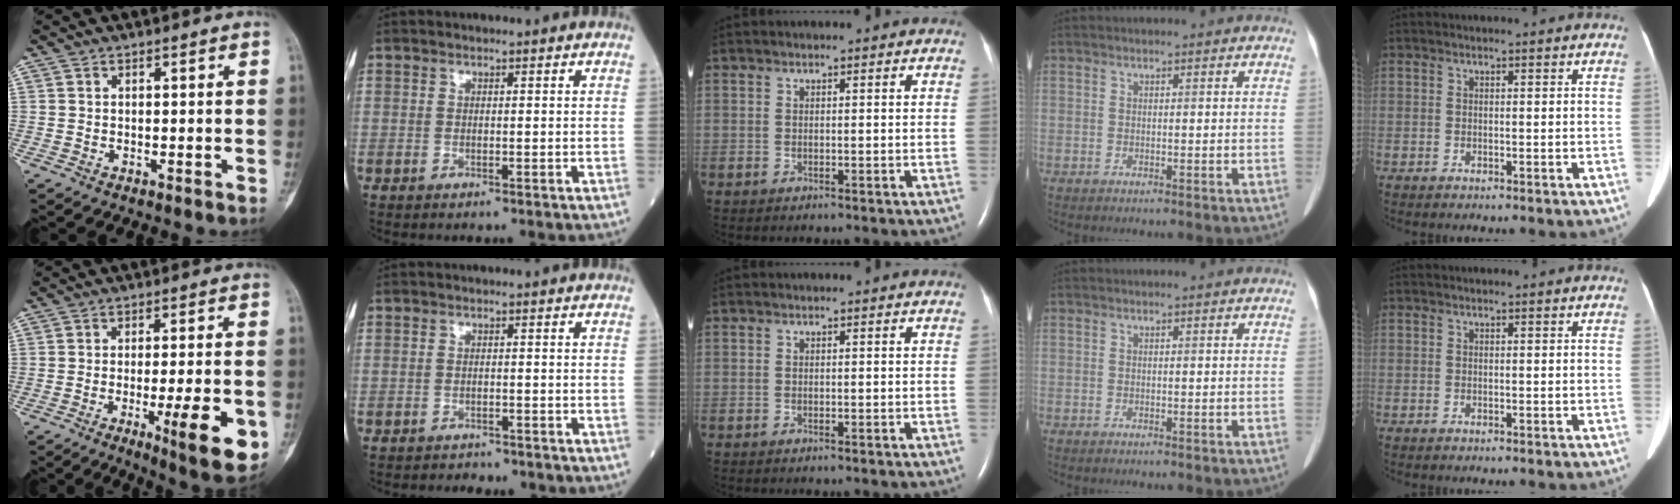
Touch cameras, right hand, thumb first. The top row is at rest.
{"thumb": {"total": 12.4, "force": [-4.1, 2.5, 11.4], "torque": [-0.154, -0.010, -0.051]}, "index": {"total": 2.2, "force": [-1.9, 1.1, 0.1], "torque": [-0.010, -0.001, -0.027]}}